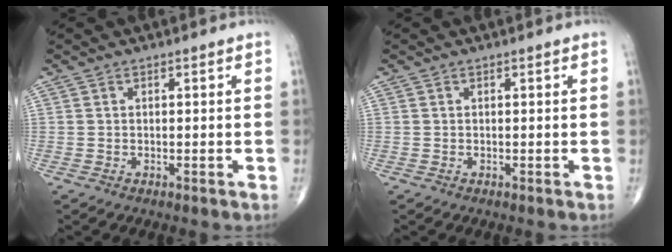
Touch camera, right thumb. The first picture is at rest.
{"total": 0.0}